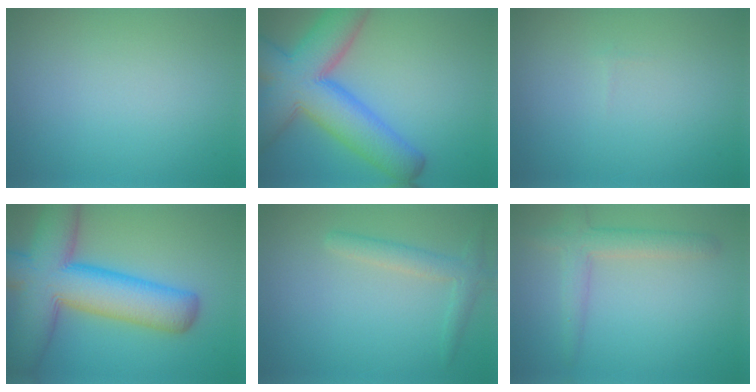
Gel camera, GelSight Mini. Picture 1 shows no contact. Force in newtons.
{"total": 10.8, "press": 10.8, "slide": 0.5}
{"total": 0.0}
{"total": 11.8, "press": 11.8, "slide": 0.6}
{"total": 2.1, "press": 2.1, "slide": 0.0}
{"total": 3.0, "press": 3.0, "slide": 0.2}